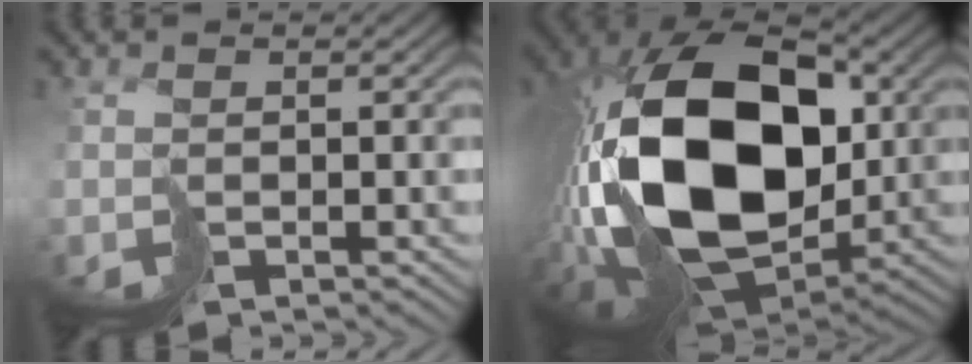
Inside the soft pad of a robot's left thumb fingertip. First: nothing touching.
{"total": 21.3, "force": [0.9, 12.9, 16.9], "torque": [-0.366, -0.016, 0.033]}